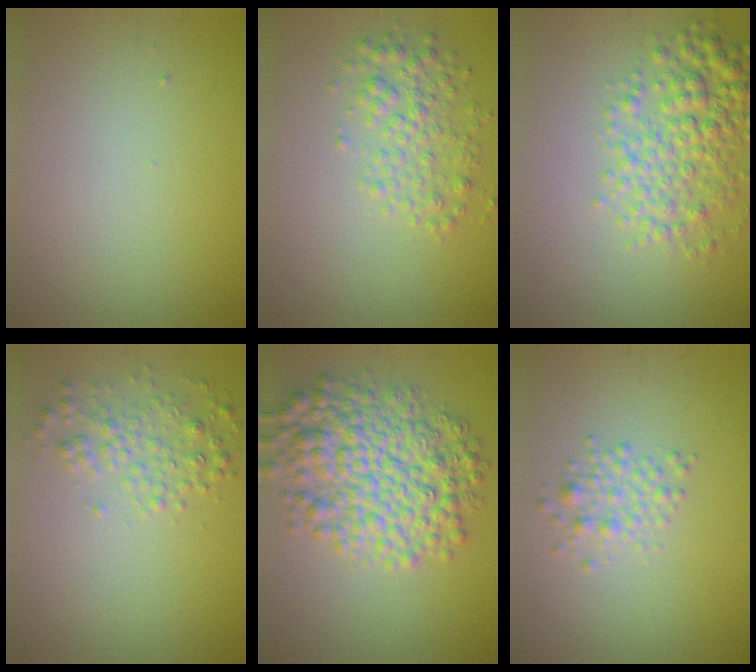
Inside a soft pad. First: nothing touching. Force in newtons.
{"total": 3.0, "press": 3.0, "slide": 0.0}
{"total": 5.0, "press": 5.0, "slide": 0.2}
{"total": 2.4, "press": 2.4, "slide": 0.1}
{"total": 7.7, "press": 7.7, "slide": 0.1}
{"total": 1.9, "press": 1.9, "slide": 0.1}